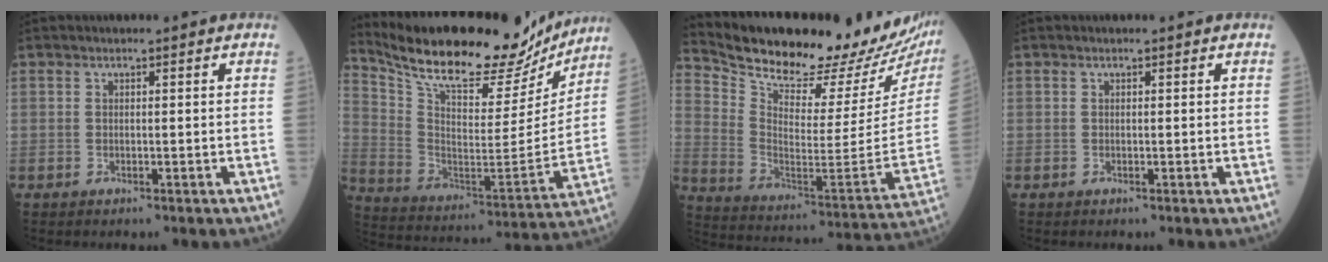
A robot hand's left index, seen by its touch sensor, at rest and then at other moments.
{"total": 25.2, "force": [22.1, 6.6, 10.3], "torque": [-0.187, -0.014, 0.334]}
{"total": 26.6, "force": [23.7, 4.2, 11.4], "torque": [-0.203, -0.082, 0.337]}
{"total": 0.0}